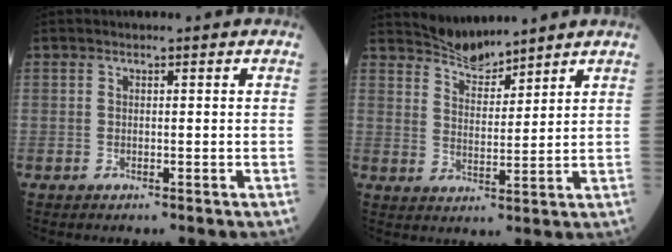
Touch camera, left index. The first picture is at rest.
{"total": 5.4, "force": [5.4, 0.4, 0.3], "torque": [-0.015, 0.006, 0.104]}